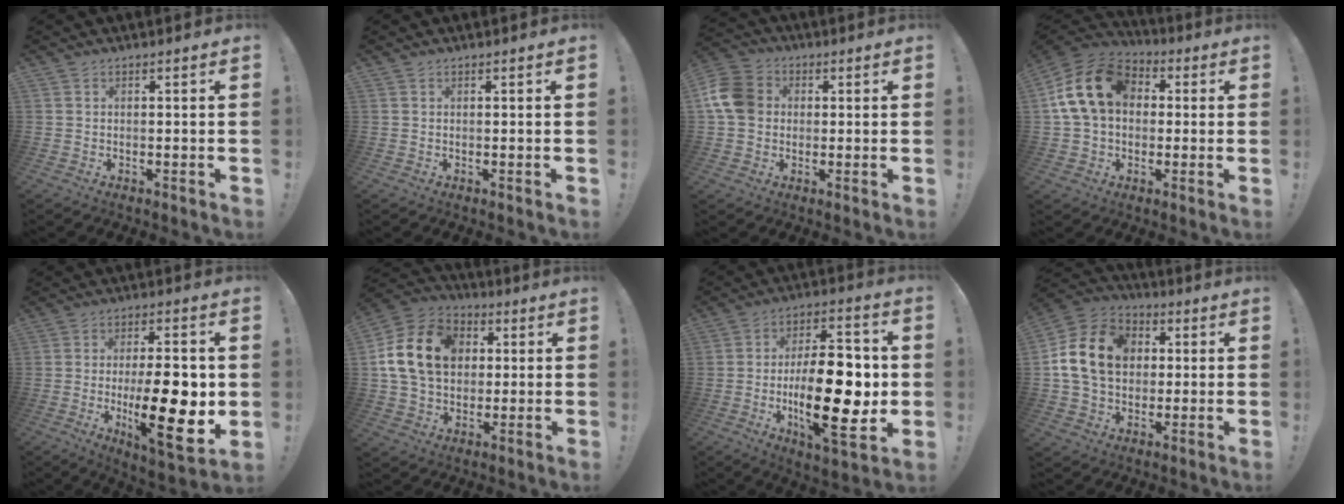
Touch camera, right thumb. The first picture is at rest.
{"total": 0.0}
{"total": 11.4, "force": [1.2, 9.4, 6.3], "torque": [-0.114, 0.012, 0.027]}
{"total": 17.9, "force": [3.8, 13.0, 11.7], "torque": [-0.198, 0.006, 0.075]}
{"total": 20.2, "force": [-2.3, 6.3, 19.1], "torque": [-0.287, -0.009, -0.031]}
{"total": 18.4, "force": [3.6, 14.1, 11.3], "torque": [-0.189, 0.007, 0.071]}
{"total": 24.8, "force": [-3.1, 10.7, 22.1], "torque": [-0.368, 0.006, -0.047]}
{"total": 17.3, "force": [2.8, 13.4, 10.5], "torque": [-0.174, 0.010, 0.056]}